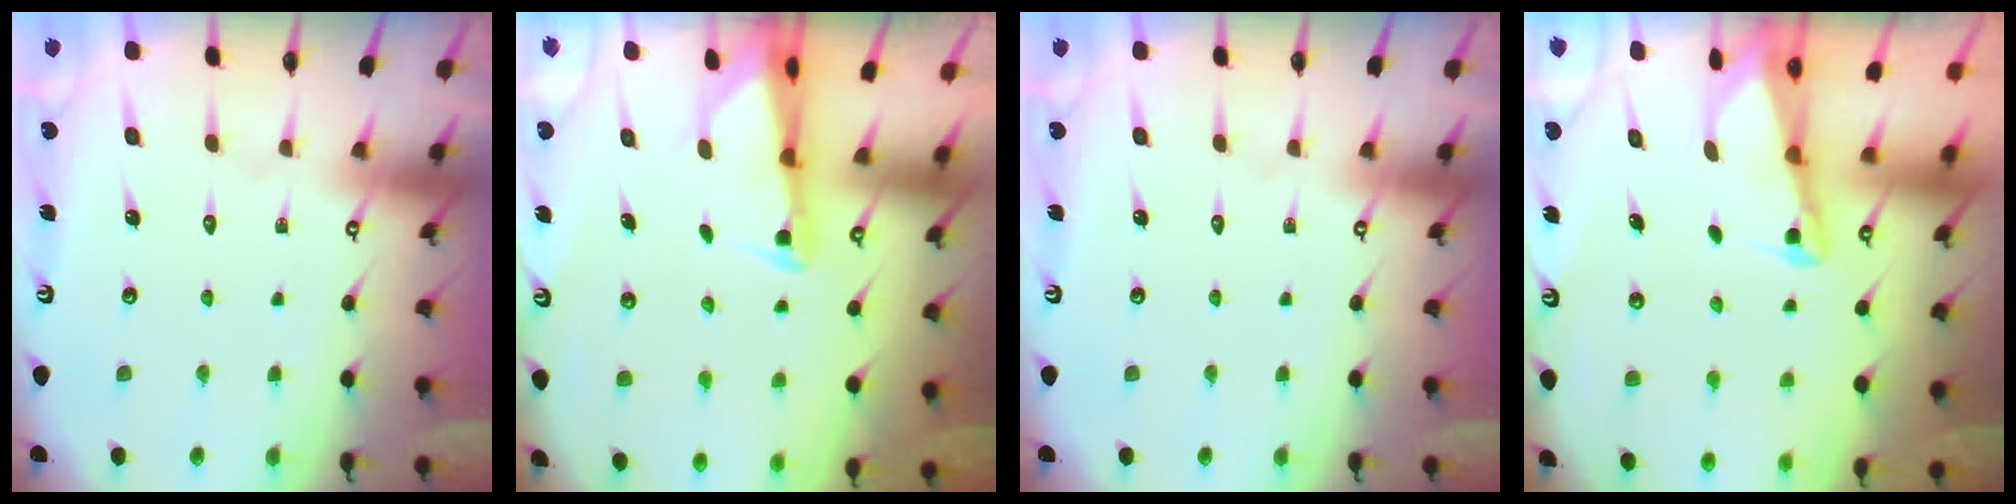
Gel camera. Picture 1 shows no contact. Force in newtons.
{"total": 2.4, "press": 2.3, "slide": 0.5}
{"total": 0.0}
{"total": 2.1, "press": 2.1, "slide": 0.3}